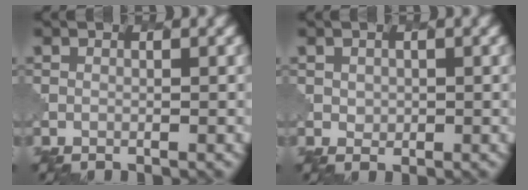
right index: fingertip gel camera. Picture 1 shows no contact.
{"total": 1.3, "force": [0.4, 1.2, 0.3], "torque": [-0.006, -0.004, 0.007]}